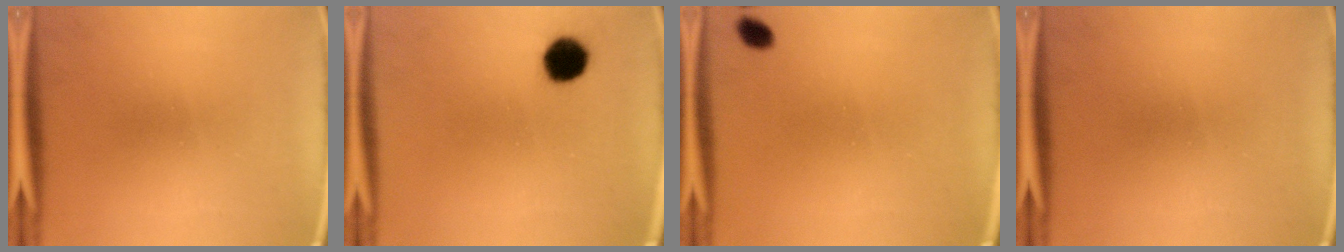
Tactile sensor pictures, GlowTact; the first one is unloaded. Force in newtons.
{"total": 6.7}
{"total": 1.8}
{"total": 0.0}